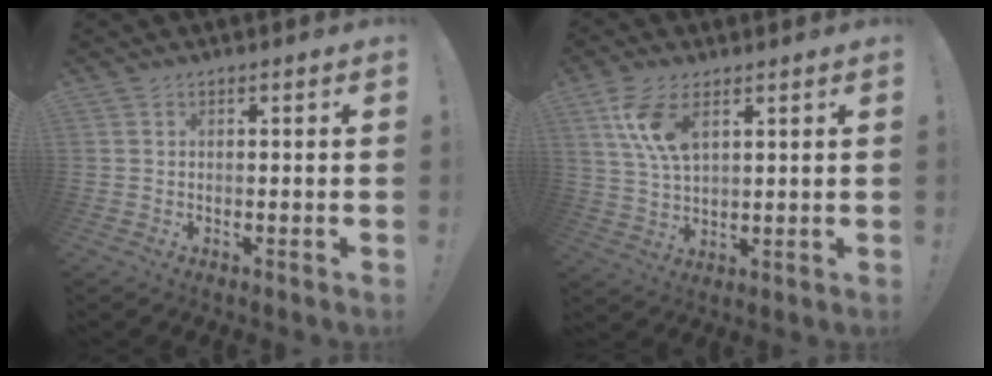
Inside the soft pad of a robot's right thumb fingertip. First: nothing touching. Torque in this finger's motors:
{"motor_torque": [-0.50, 0.82, 0.21, 0.51, 0.10]}